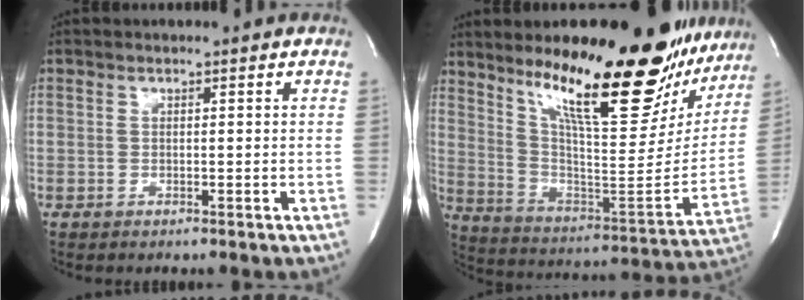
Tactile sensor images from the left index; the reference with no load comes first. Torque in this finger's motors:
{"motor_torque": [1.88, -0.25, 1.05, 0.21]}